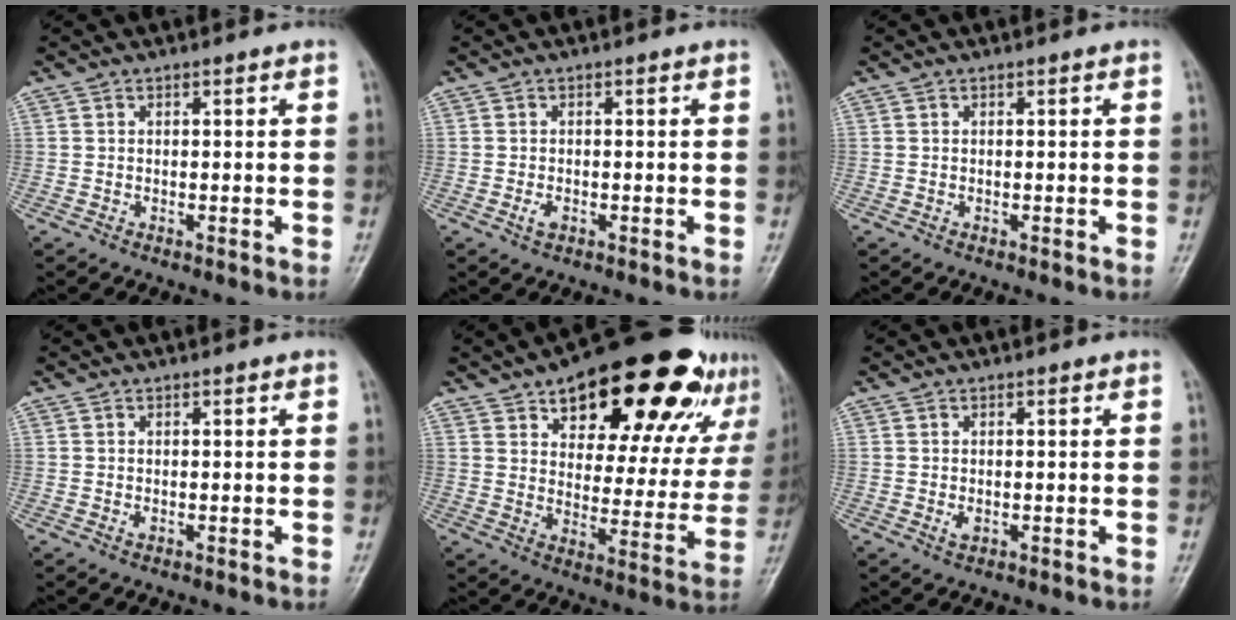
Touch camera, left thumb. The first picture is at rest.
{"total": 1.5, "force": [-0.5, 0.9, 1.1], "torque": [-0.018, -0.001, -0.010]}
{"total": 0.0}
{"total": 0.9, "force": [0.3, 0.5, 0.7], "torque": [-0.008, -0.001, 0.006]}
{"total": 26.9, "force": [16.7, 11.8, 17.5], "torque": [-0.206, -0.039, 0.237]}
{"total": 1.5, "force": [0.1, 1.0, 1.2], "torque": [-0.015, -0.003, 0.005]}